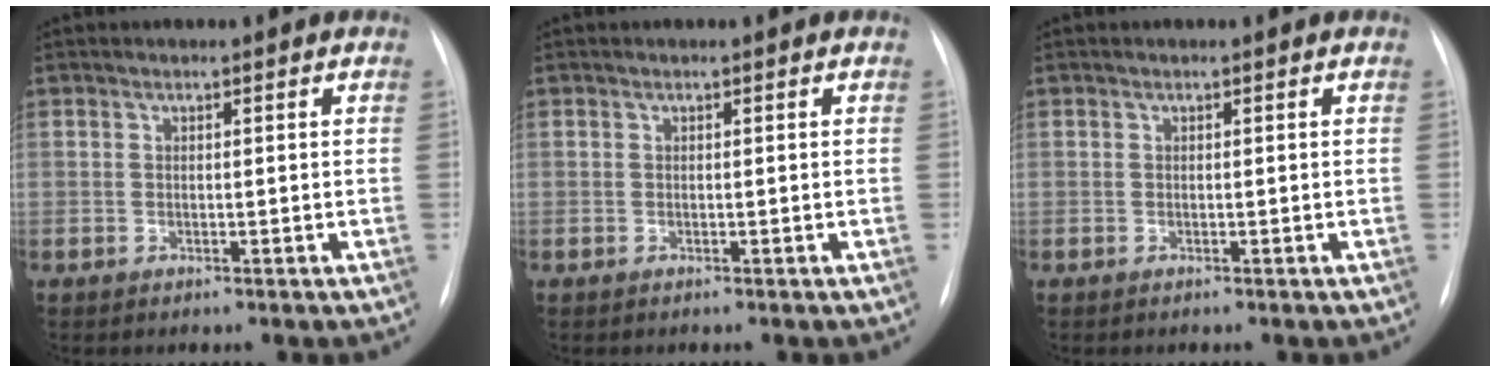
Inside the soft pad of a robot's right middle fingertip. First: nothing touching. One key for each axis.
{"total": 0.0}
{"total": 0.0}